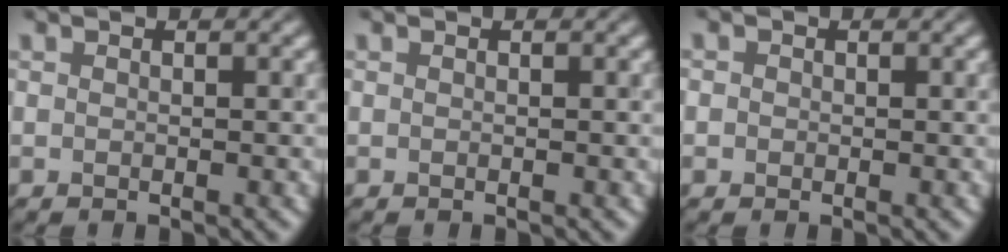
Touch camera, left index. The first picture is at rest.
{"total": 0.0}
{"total": 0.8, "force": [-0.1, 0.8, 0.1], "torque": [0.006, -0.004, -0.006]}